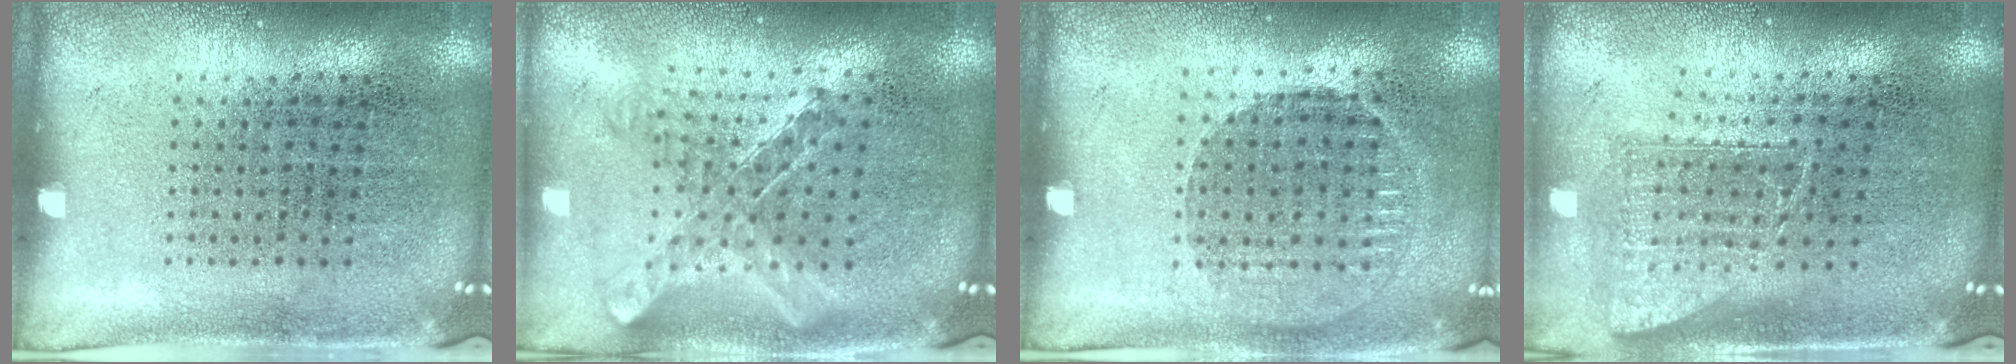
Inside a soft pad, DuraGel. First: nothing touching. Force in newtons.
{"total": 0.9, "press": 0.9, "slide": 0.1}
{"total": 1.0, "press": 1.0, "slide": 0.1}
{"total": 1.4, "press": 1.1, "slide": 0.9}